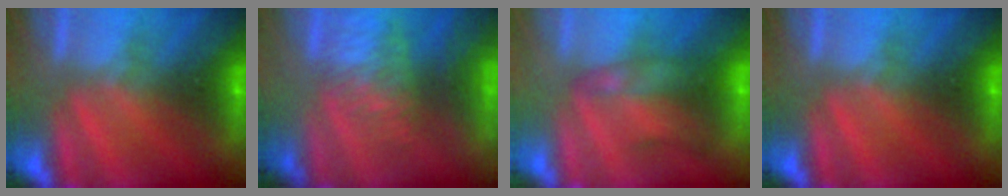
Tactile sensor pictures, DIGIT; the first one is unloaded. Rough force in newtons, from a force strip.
{"total": 12.7}
{"total": 2.1}
{"total": 0.0}